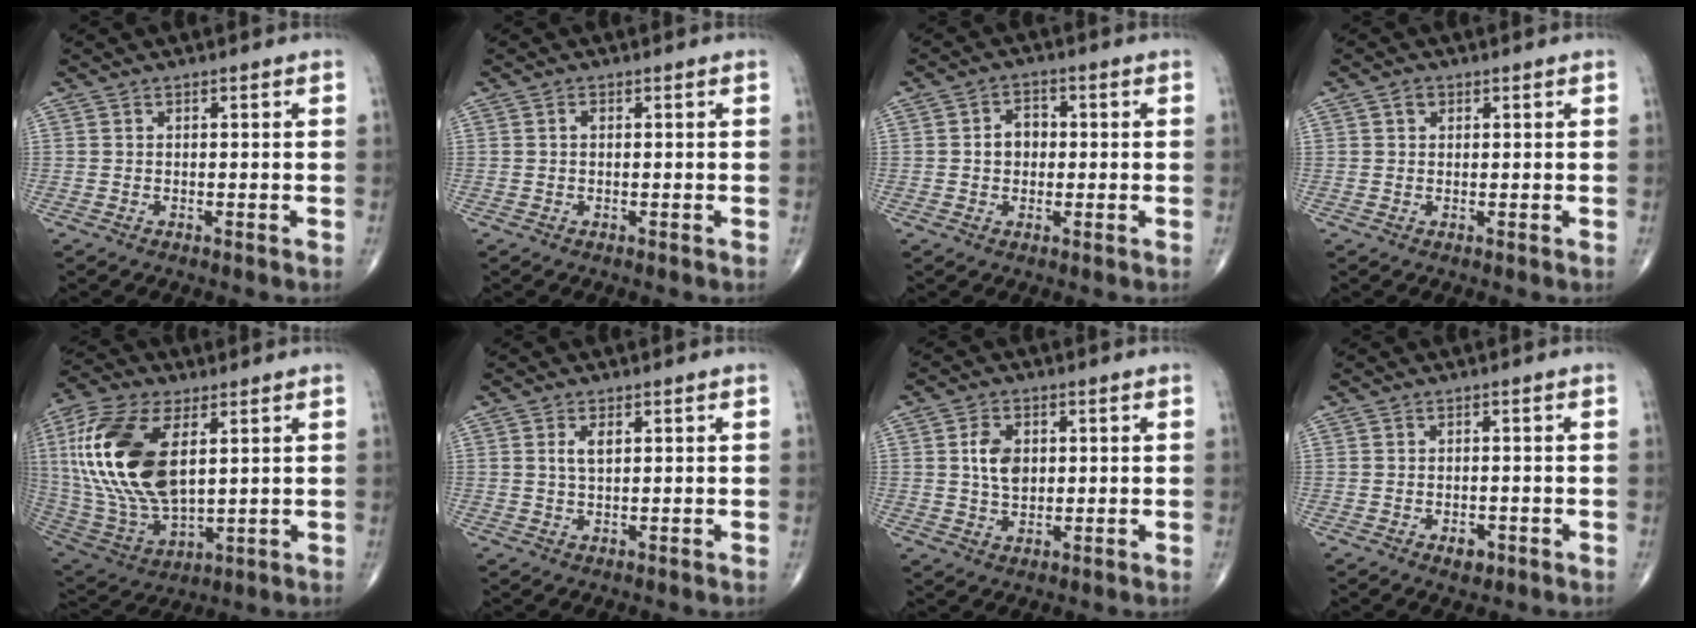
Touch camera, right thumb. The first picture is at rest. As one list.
[{"total": 0.9, "force": [0.1, 0.5, 0.7], "torque": [-0.012, 0.002, 0.000]}, {"total": 4.3, "force": [0.0, 3.4, 2.6], "torque": [-0.026, 0.014, -0.005]}, {"total": 1.7, "force": [0.6, 1.3, 0.8], "torque": [-0.006, 0.001, 0.008]}, {"total": 23.7, "force": [5.3, 12.2, 19.6], "torque": [-0.417, -0.022, 0.102]}, {"total": 2.5, "force": [0.8, 1.1, 2.1], "torque": [-0.040, -0.001, 0.017]}, {"total": 6.0, "force": [1.0, 4.1, 4.3], "torque": [-0.069, -0.004, 0.019]}, {"total": 2.3, "force": [-1.1, 1.4, 1.4], "torque": [-0.011, 0.003, -0.012]}]